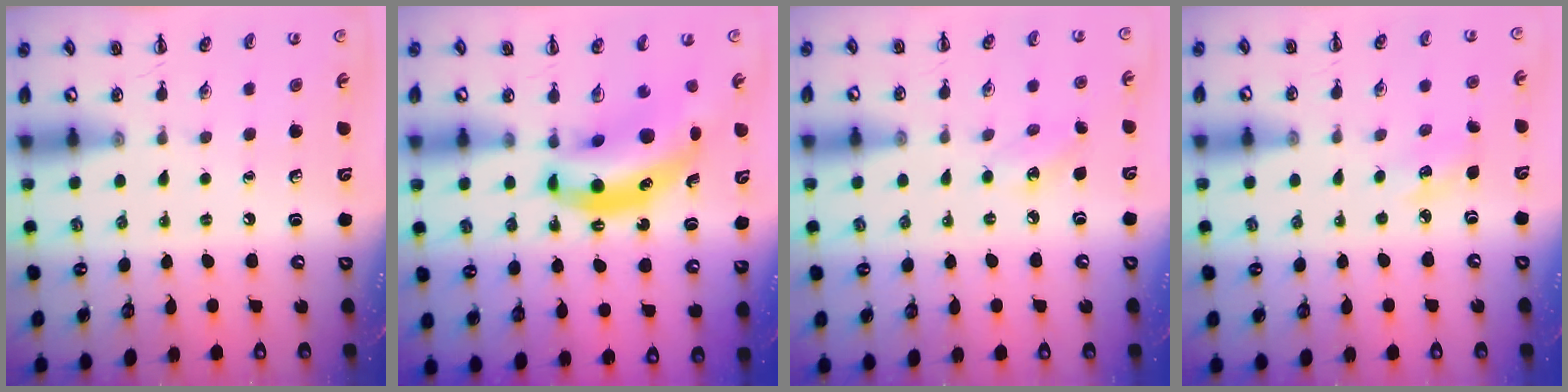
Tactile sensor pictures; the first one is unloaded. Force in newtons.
{"total": 10.8, "press": 10.4, "slide": 2.9}
{"total": 5.5, "press": 5.3, "slide": 1.4}
{"total": 4.0, "press": 3.9, "slide": 0.9}